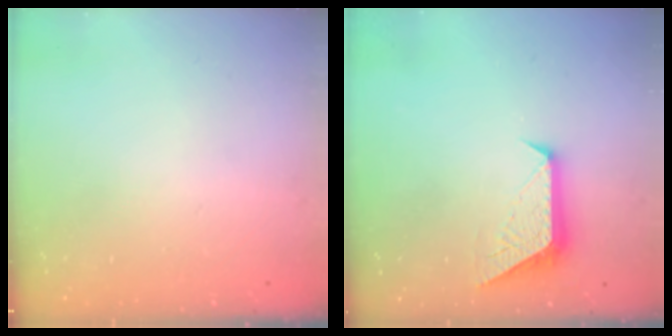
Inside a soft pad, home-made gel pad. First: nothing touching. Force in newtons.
{"total": 9.8, "press": 9.7, "slide": 0.9}